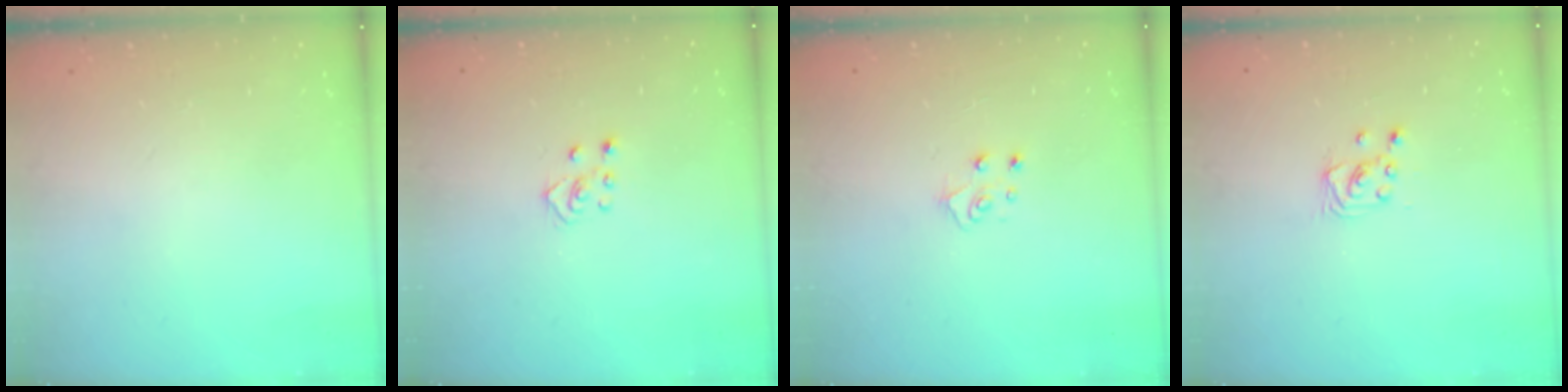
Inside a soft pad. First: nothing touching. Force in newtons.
{"total": 3.1, "press": 3.1, "slide": 0.4}
{"total": 5.1, "press": 5.1, "slide": 0.5}
{"total": 2.5, "press": 2.5, "slide": 0.2}